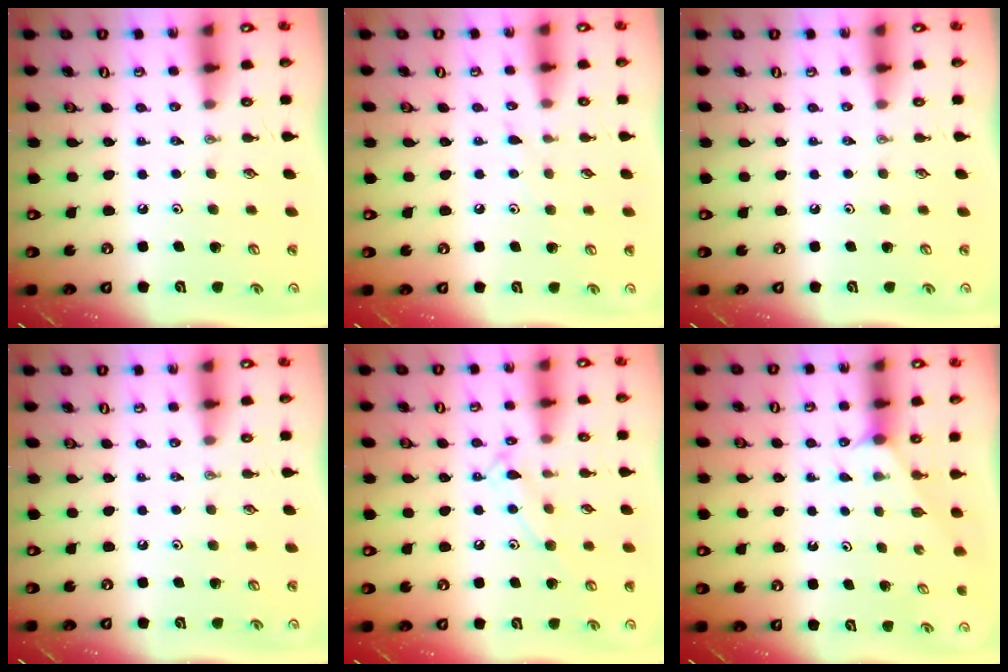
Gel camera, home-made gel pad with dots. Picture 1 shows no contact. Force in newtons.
{"total": 4.3, "press": 4.2, "slide": 0.5}
{"total": 0.0}
{"total": 0.0}
{"total": 9.9, "press": 9.9, "slide": 0.7}
{"total": 1.0, "press": 1.0, "slide": 0.3}